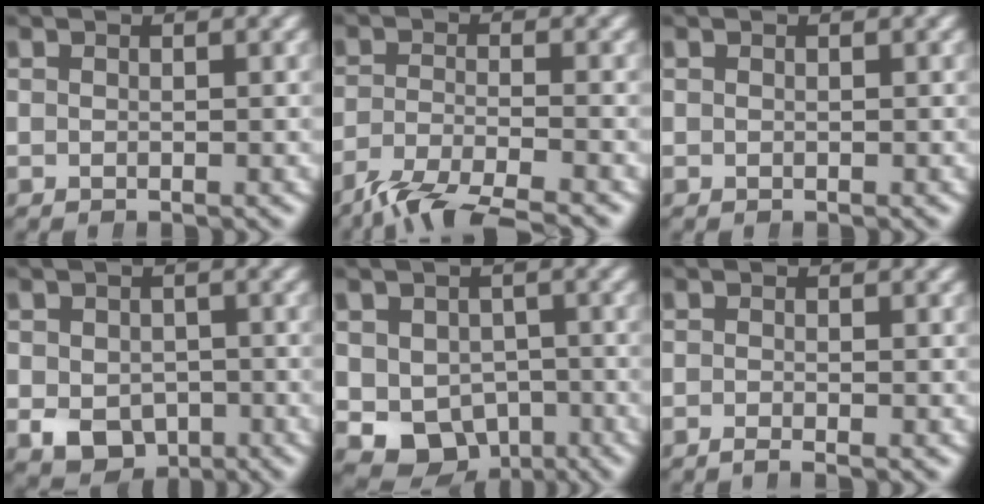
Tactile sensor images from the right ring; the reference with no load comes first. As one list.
[{"total": 5.9, "force": [-4.4, 2.0, 3.4], "torque": [-0.071, -0.028, -0.054]}, {"total": 0.0}, {"total": 4.7, "force": [-1.9, 3.8, 2.0], "torque": [-0.045, -0.037, -0.015]}, {"total": 10.4, "force": [-4.3, 8.8, 3.6], "torque": [-0.094, -0.062, -0.053]}, {"total": 1.7, "force": [-1.5, 0.3, 0.6], "torque": [-0.009, -0.003, -0.026]}]